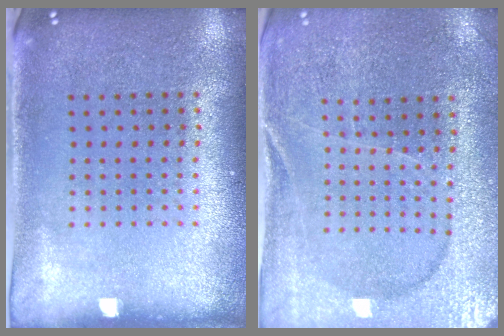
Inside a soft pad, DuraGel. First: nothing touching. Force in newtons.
{"total": 1.8, "press": 1.8, "slide": 0.2}